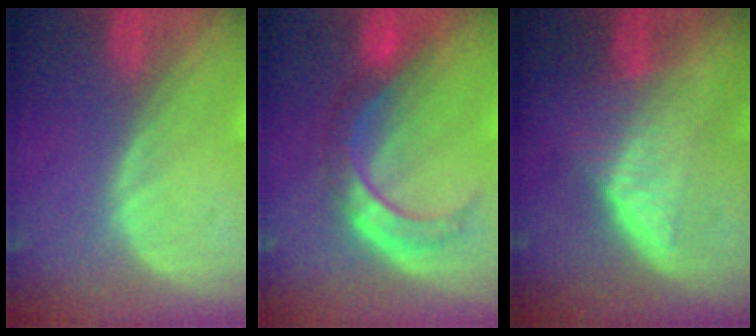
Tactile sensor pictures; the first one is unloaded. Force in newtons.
{"total": 6.9, "press": 6.7, "slide": 1.9}
{"total": 6.5, "press": 5.7, "slide": 3.2}